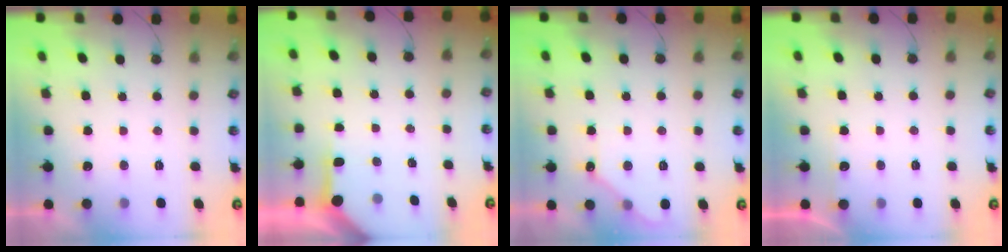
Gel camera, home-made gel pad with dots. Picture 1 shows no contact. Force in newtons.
{"total": 3.9, "press": 3.9, "slide": 0.2}
{"total": 5.7, "press": 5.6, "slide": 0.7}
{"total": 2.7, "press": 2.7, "slide": 0.4}